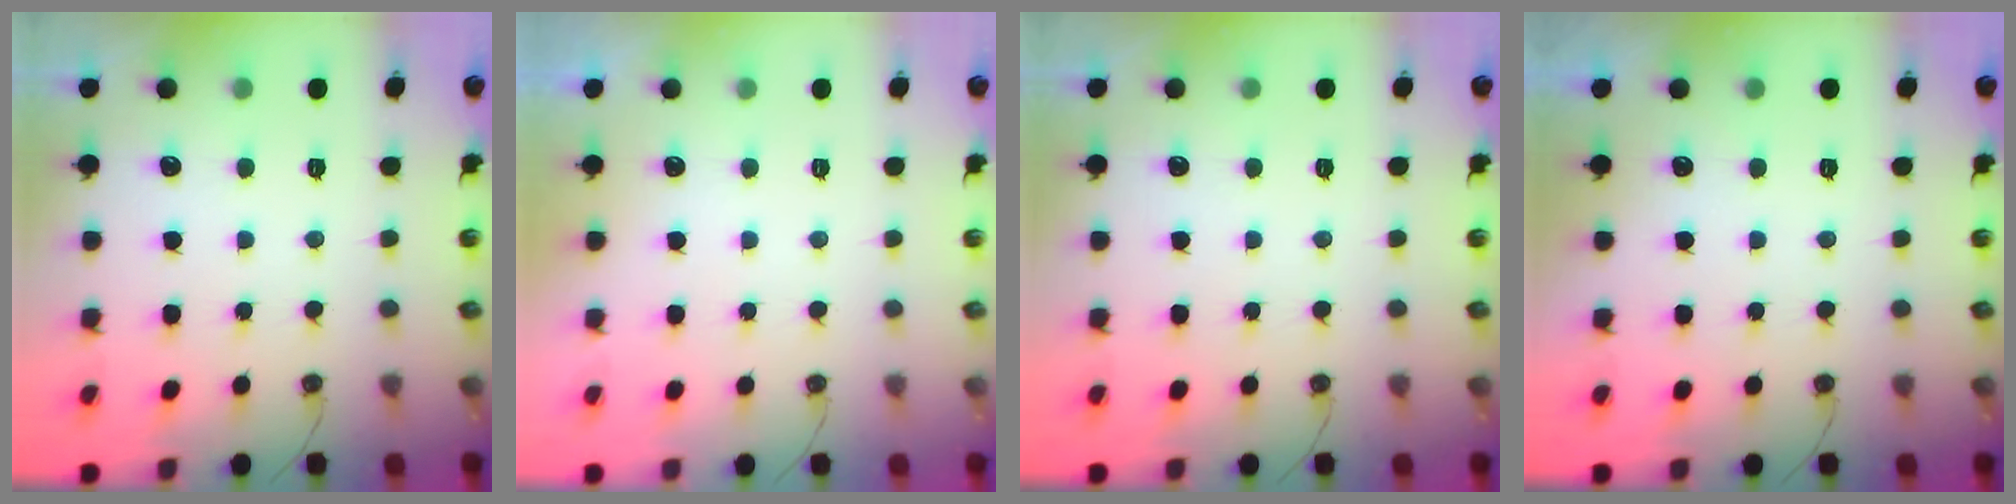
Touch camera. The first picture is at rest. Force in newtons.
{"total": 0.0}
{"total": 0.0}
{"total": 0.0}